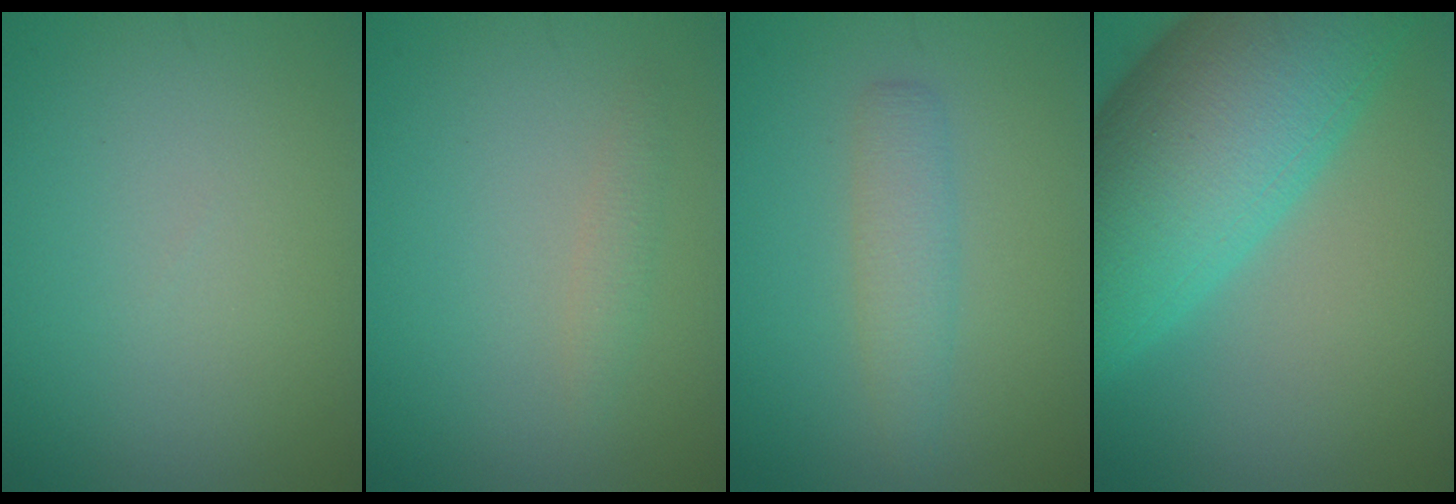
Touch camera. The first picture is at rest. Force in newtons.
{"total": 1.1, "press": 1.1, "slide": 0.0}
{"total": 2.4, "press": 2.4, "slide": 0.1}
{"total": 15.0, "press": 15.0, "slide": 0.4}